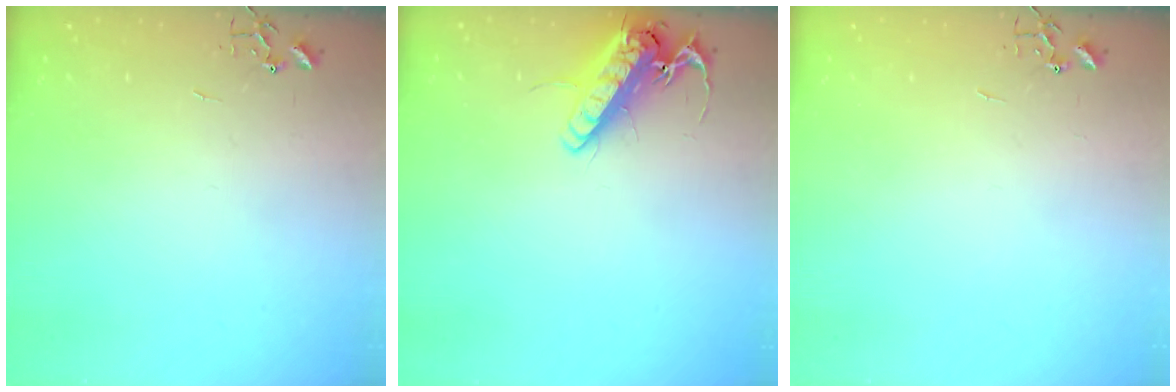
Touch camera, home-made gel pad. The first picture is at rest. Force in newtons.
{"total": 14.6, "press": 14.4, "slide": 2.6}
{"total": 0.0}